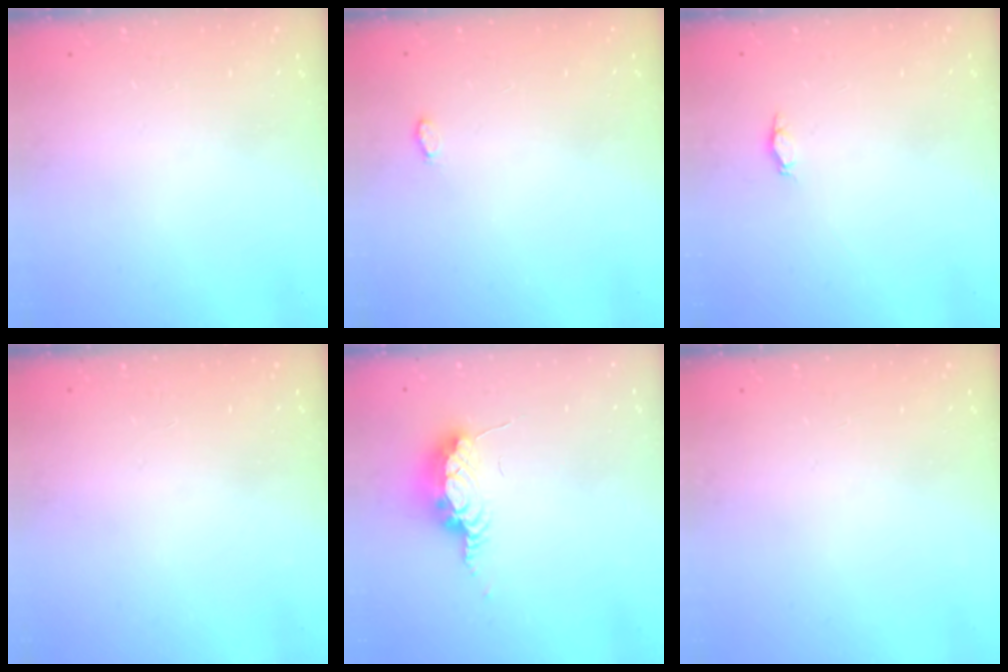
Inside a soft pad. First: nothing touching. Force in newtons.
{"total": 3.5, "press": 3.5, "slide": 0.5}
{"total": 4.0, "press": 3.7, "slide": 1.6}
{"total": 1.2, "press": 1.1, "slide": 0.2}
{"total": 13.0, "press": 9.9, "slide": 8.4}
{"total": 0.0}